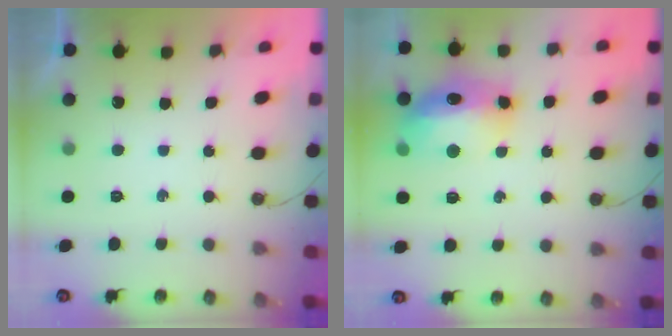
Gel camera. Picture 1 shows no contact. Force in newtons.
{"total": 13.9, "press": 13.9, "slide": 1.2}